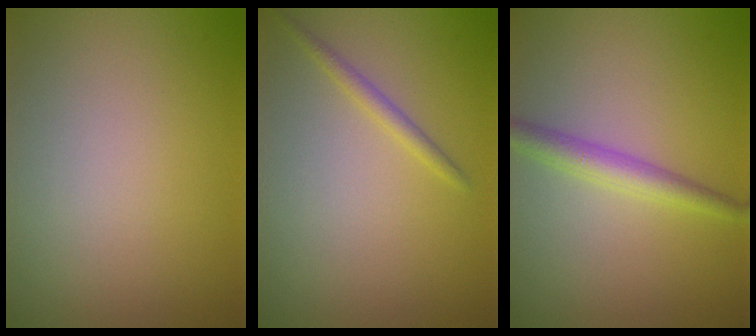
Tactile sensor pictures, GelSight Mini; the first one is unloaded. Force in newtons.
{"total": 1.3, "press": 1.3, "slide": 0.0}
{"total": 2.6, "press": 2.6, "slide": 0.0}